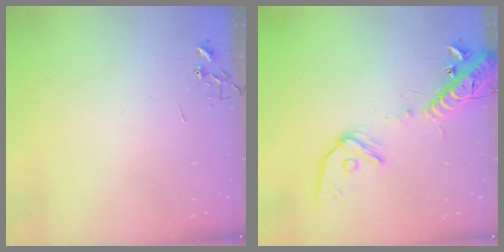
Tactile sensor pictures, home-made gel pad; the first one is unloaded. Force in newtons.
{"total": 16.7, "press": 16.3, "slide": 3.5}